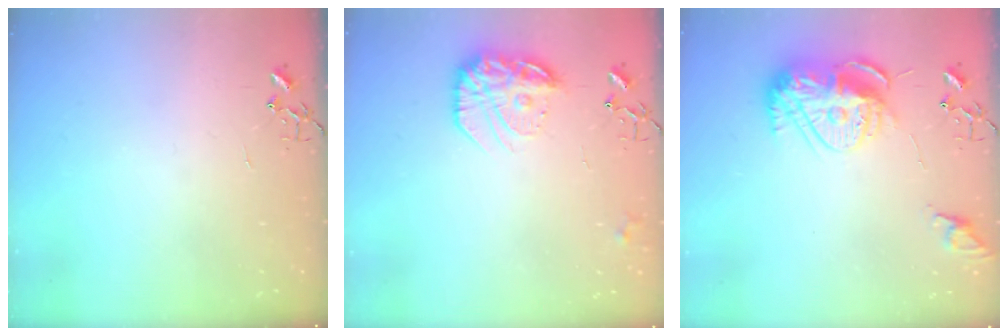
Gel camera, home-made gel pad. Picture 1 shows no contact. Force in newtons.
{"total": 14.9, "press": 14.9, "slide": 0.7}
{"total": 13.7, "press": 13.6, "slide": 1.1}